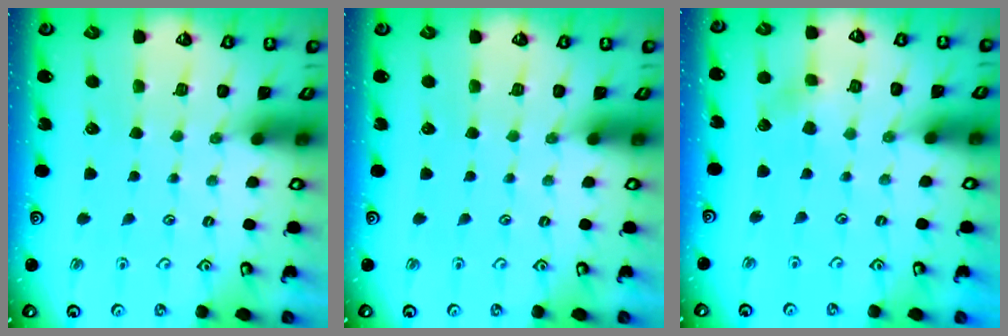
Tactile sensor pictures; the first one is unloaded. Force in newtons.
{"total": 0.0}
{"total": 3.9, "press": 3.9, "slide": 0.5}